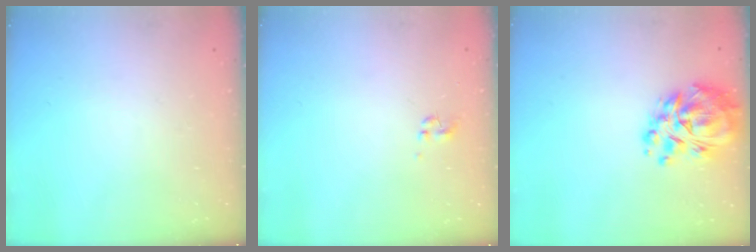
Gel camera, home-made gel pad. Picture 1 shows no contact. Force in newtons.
{"total": 0.0}
{"total": 12.1, "press": 11.4, "slide": 4.0}